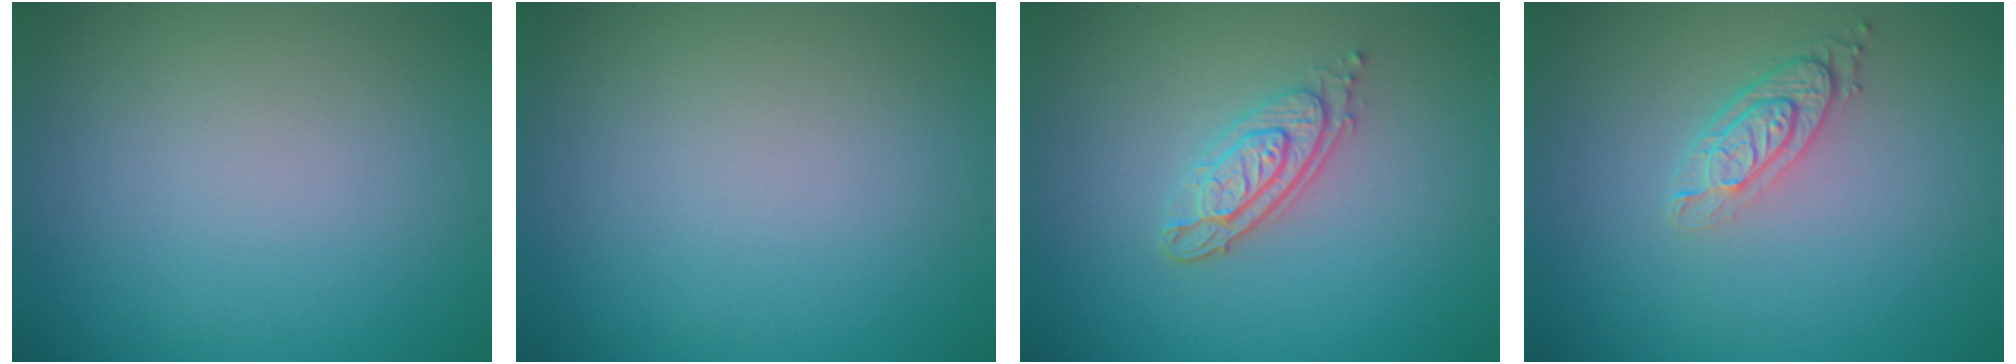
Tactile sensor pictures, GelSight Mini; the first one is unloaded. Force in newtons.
{"total": 0.0}
{"total": 3.1, "press": 2.6, "slide": 1.7}
{"total": 3.0, "press": 2.2, "slide": 2.1}